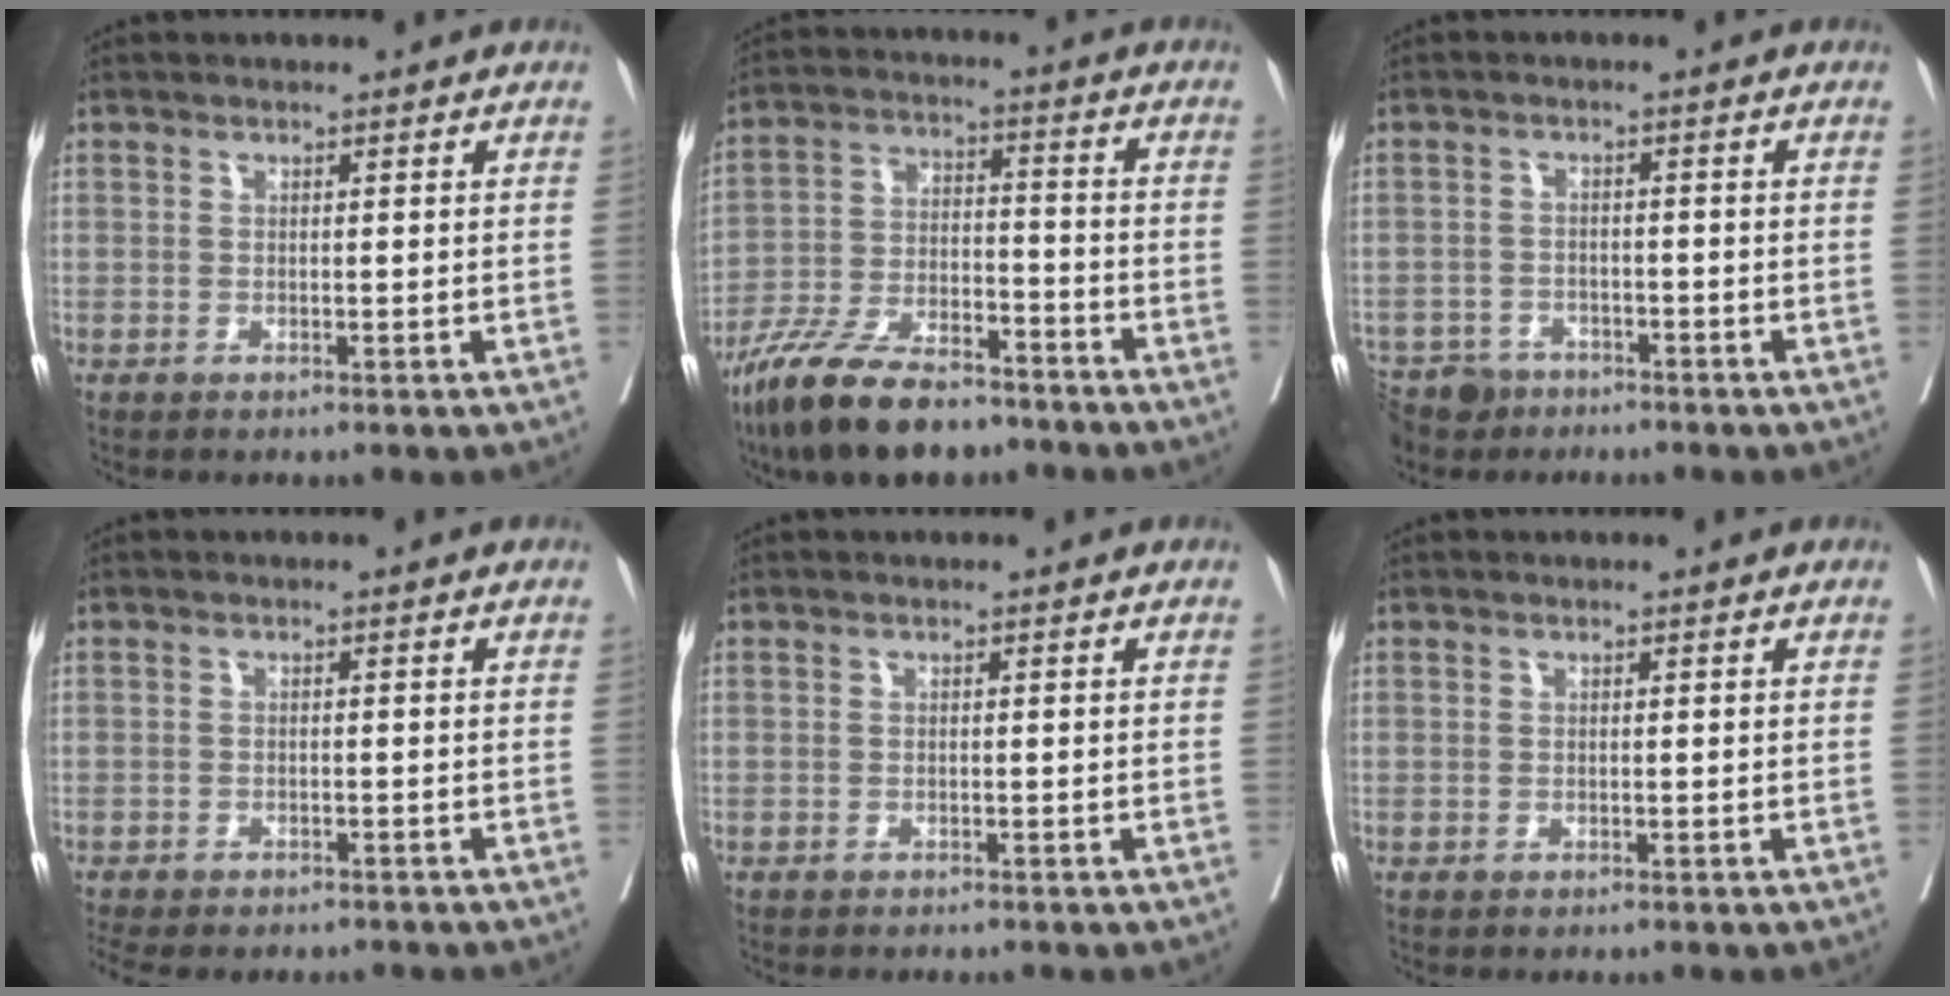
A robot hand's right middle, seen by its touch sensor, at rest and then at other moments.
{"total": 14.2, "force": [-11.2, 4.2, 7.7], "torque": [-0.144, -0.009, -0.203]}
{"total": 6.5, "force": [-5.4, 3.6, 1.0], "torque": [-0.017, -0.005, -0.092]}
{"total": 11.7, "force": [-10.3, 3.4, 4.2], "torque": [-0.082, -0.009, -0.132]}
{"total": 4.1, "force": [-3.7, 0.9, 1.5], "torque": [-0.019, -0.005, -0.046]}
{"total": 1.3, "force": [-1.2, 0.3, 0.4], "torque": [-0.008, -0.002, -0.016]}